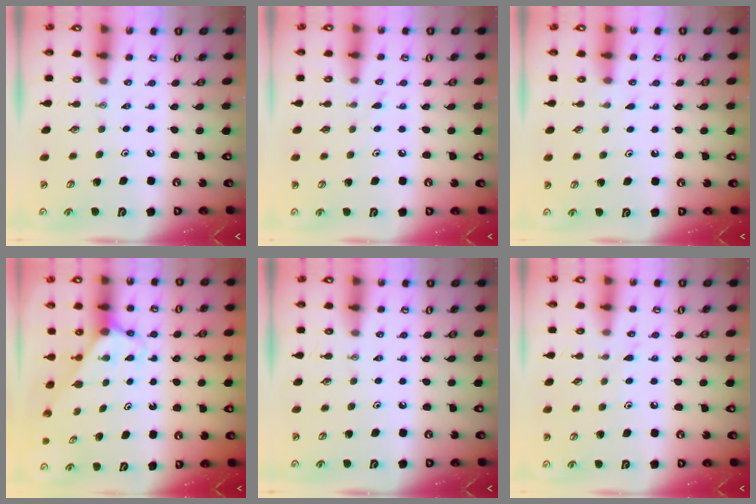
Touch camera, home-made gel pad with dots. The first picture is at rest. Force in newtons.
{"total": 3.8, "press": 3.8, "slide": 0.4}
{"total": 2.8, "press": 2.7, "slide": 0.3}
{"total": 2.7, "press": 2.7, "slide": 0.2}
{"total": 0.0}
{"total": 6.5, "press": 6.5, "slide": 0.6}